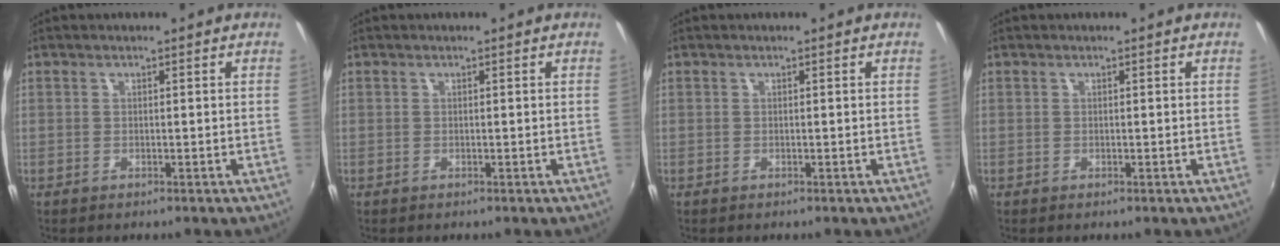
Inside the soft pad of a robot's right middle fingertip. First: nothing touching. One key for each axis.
{"total": 0.0}
{"total": 0.0}
{"total": 0.0}